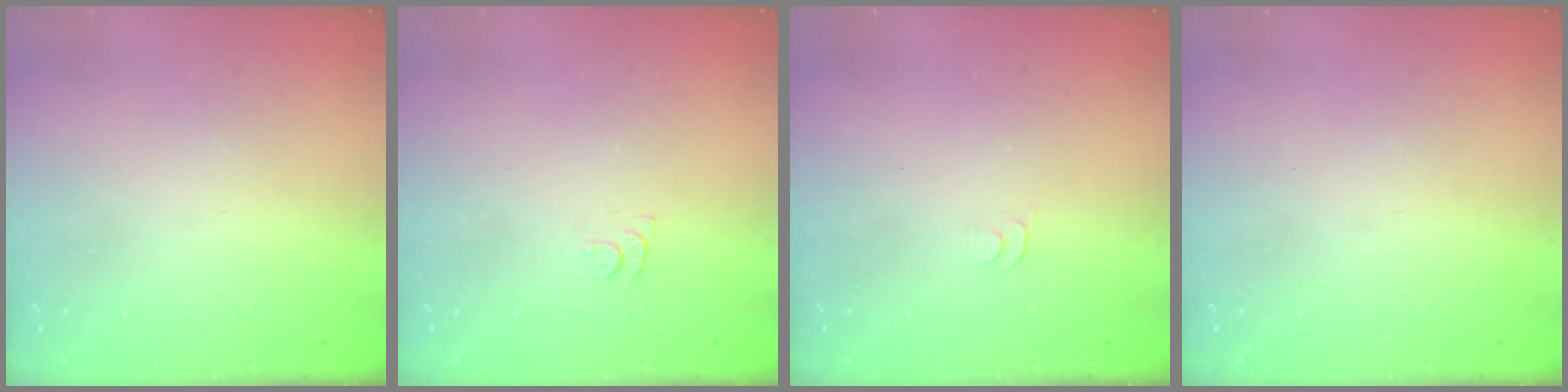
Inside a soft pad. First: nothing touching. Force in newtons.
{"total": 4.2, "press": 4.1, "slide": 0.7}
{"total": 3.9, "press": 3.9, "slide": 0.3}
{"total": 0.0}